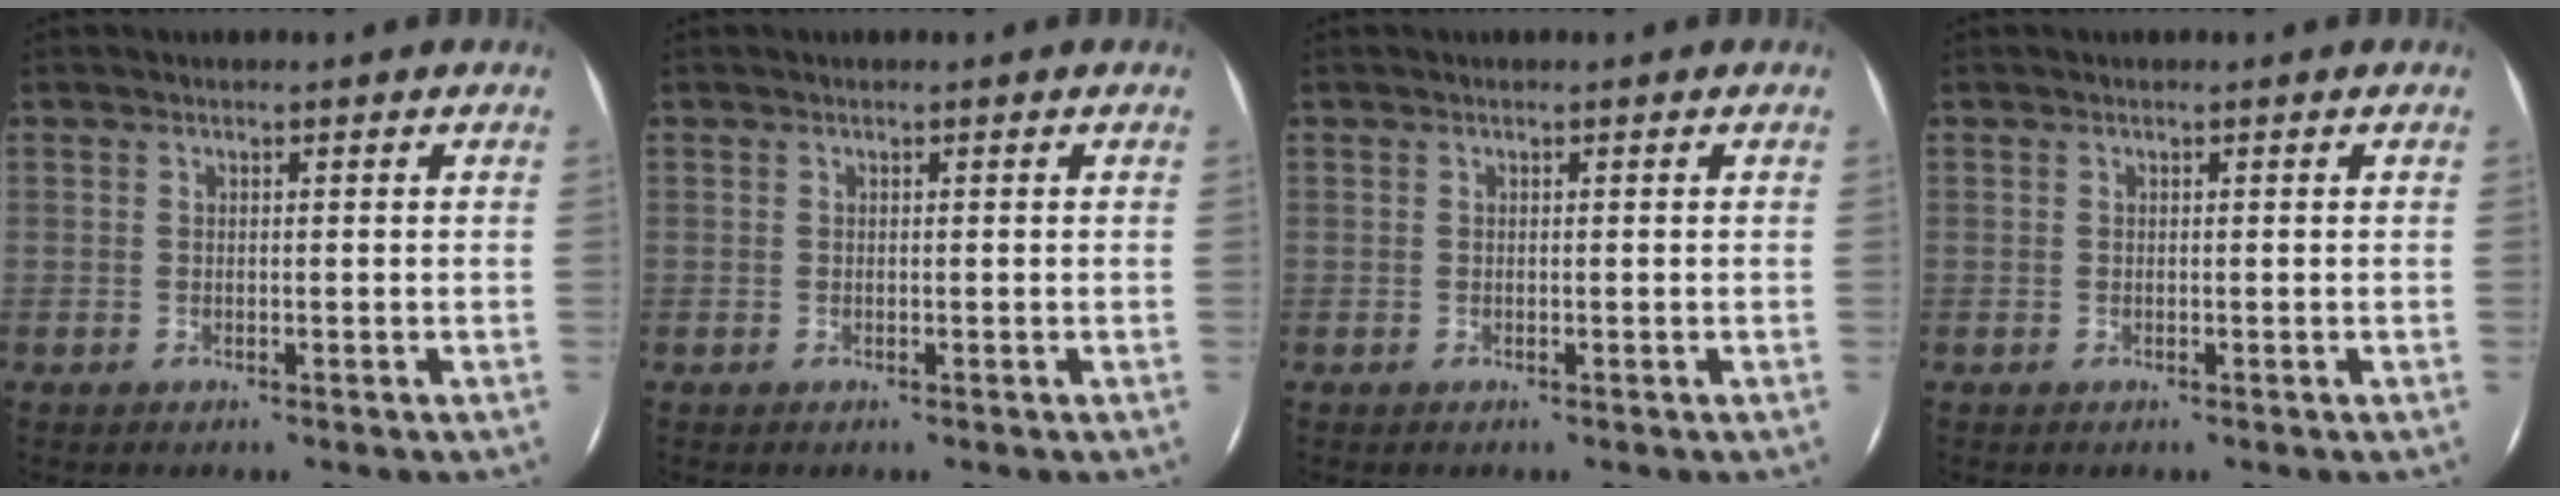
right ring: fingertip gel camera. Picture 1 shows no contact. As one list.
[{"total": 0.0}, {"total": 0.0}, {"total": 0.0}]